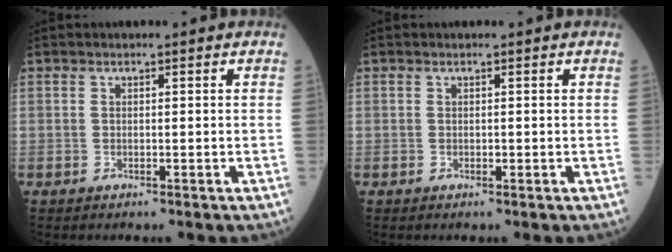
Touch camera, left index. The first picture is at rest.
{"total": 1.0, "force": [-1.0, 0.1, -0.1], "torque": [0.003, -0.005, -0.017]}